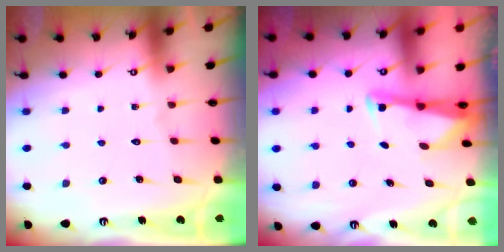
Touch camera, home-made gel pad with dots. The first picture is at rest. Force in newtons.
{"total": 2.6, "press": 2.6, "slide": 0.3}